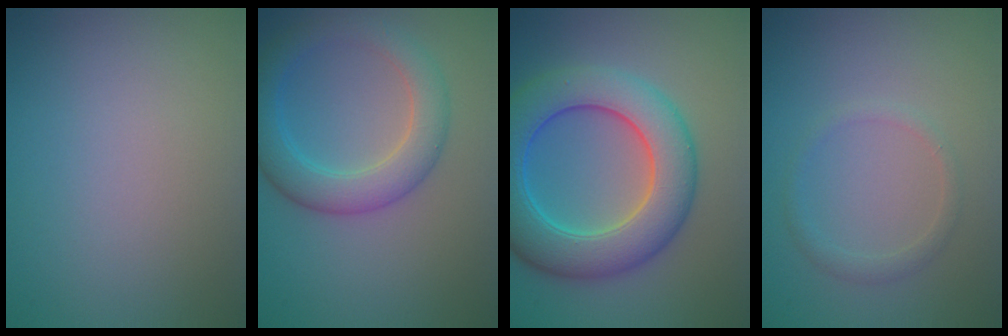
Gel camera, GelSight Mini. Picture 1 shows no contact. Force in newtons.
{"total": 4.7, "press": 4.7, "slide": 0.1}
{"total": 9.0, "press": 9.0, "slide": 0.2}
{"total": 1.3, "press": 1.3, "slide": 0.0}